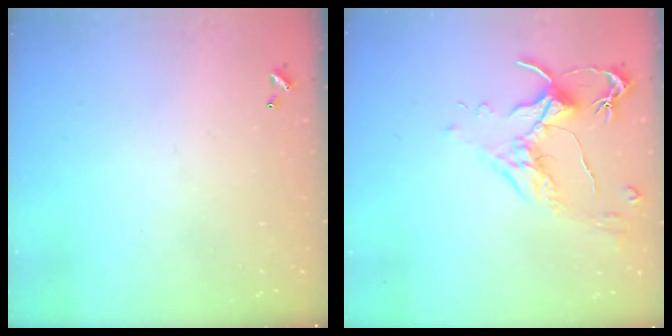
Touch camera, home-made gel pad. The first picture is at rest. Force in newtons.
{"total": 1.4, "press": 1.3, "slide": 0.6}